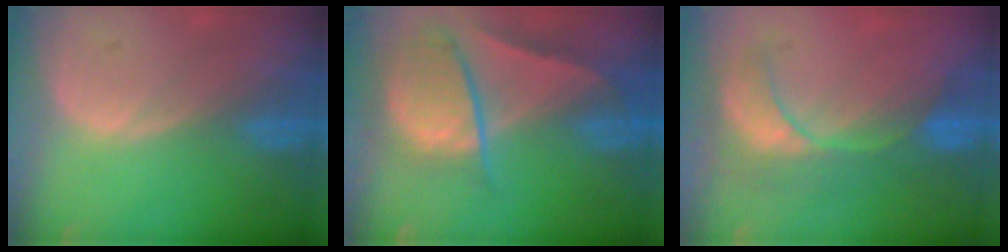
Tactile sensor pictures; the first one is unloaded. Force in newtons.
{"total": 9.3, "press": 8.0, "slide": 4.8}
{"total": 8.7, "press": 7.7, "slide": 4.0}